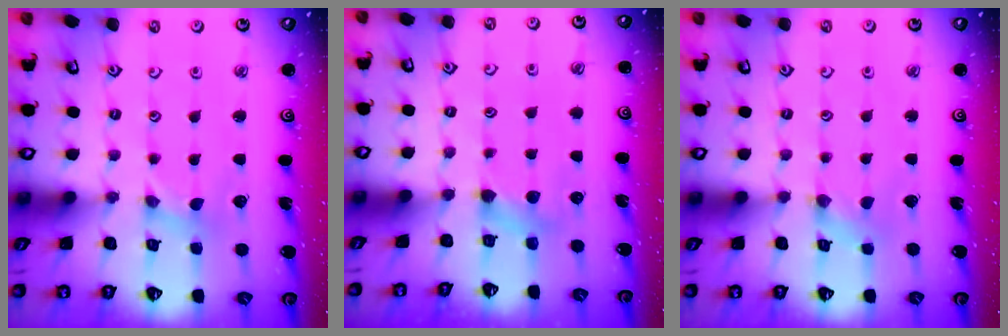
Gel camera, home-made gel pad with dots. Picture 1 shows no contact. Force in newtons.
{"total": 5.0, "press": 5.0, "slide": 0.6}
{"total": 0.7, "press": 0.7, "slide": 0.2}